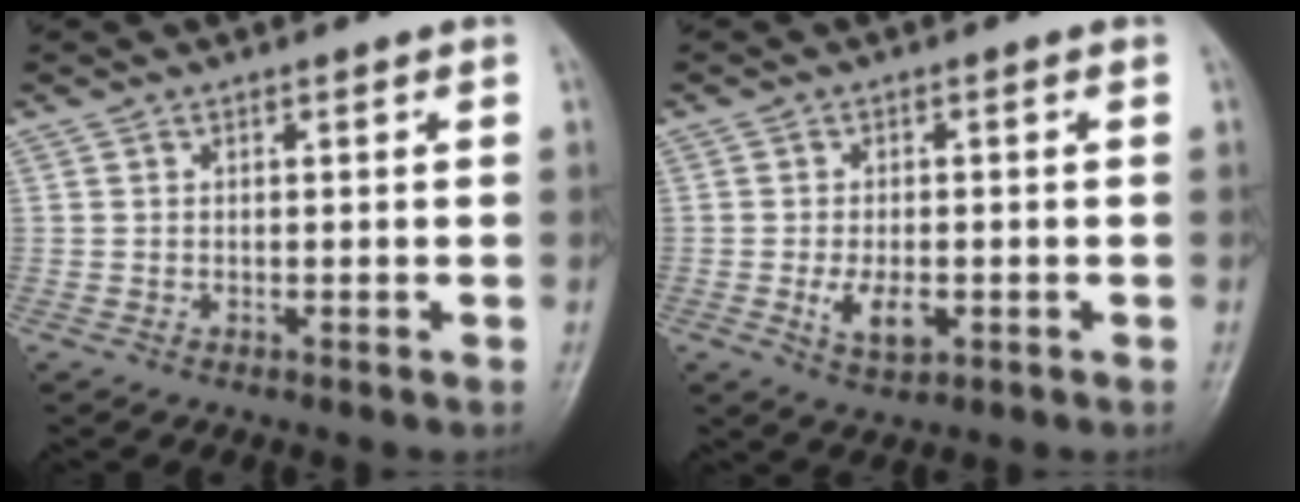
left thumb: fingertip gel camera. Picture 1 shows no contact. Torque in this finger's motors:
{"motor_torque": [-0.13, 0.50, 0.64, 0.12, 0.04]}